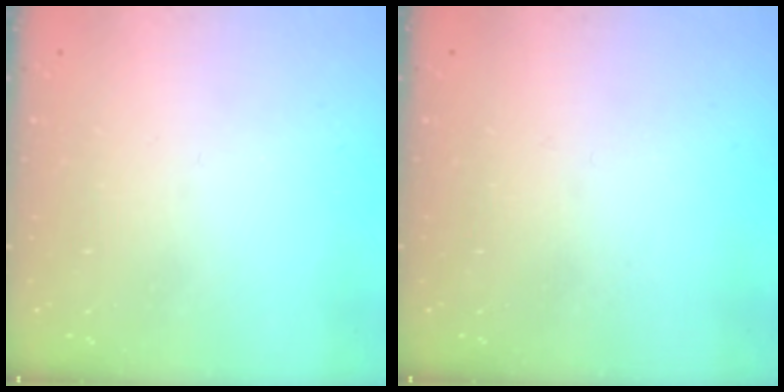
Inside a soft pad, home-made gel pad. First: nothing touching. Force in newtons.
{"total": 2.8, "press": 2.8, "slide": 0.4}